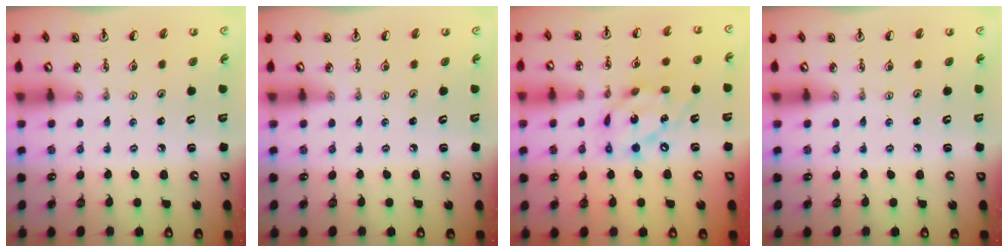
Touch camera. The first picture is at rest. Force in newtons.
{"total": 0.0}
{"total": 14.5, "press": 14.4, "slide": 1.1}
{"total": 0.0}